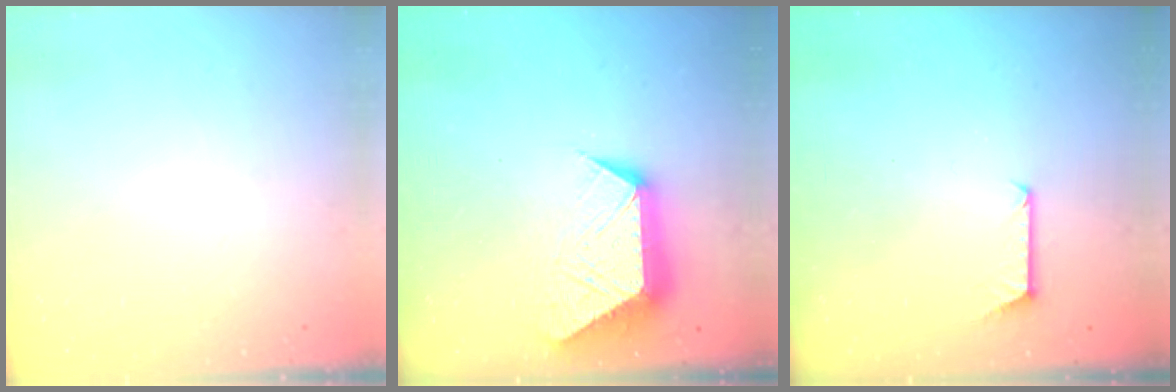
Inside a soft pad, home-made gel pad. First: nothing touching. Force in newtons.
{"total": 12.7, "press": 12.7, "slide": 0.9}
{"total": 6.0, "press": 6.0, "slide": 0.4}